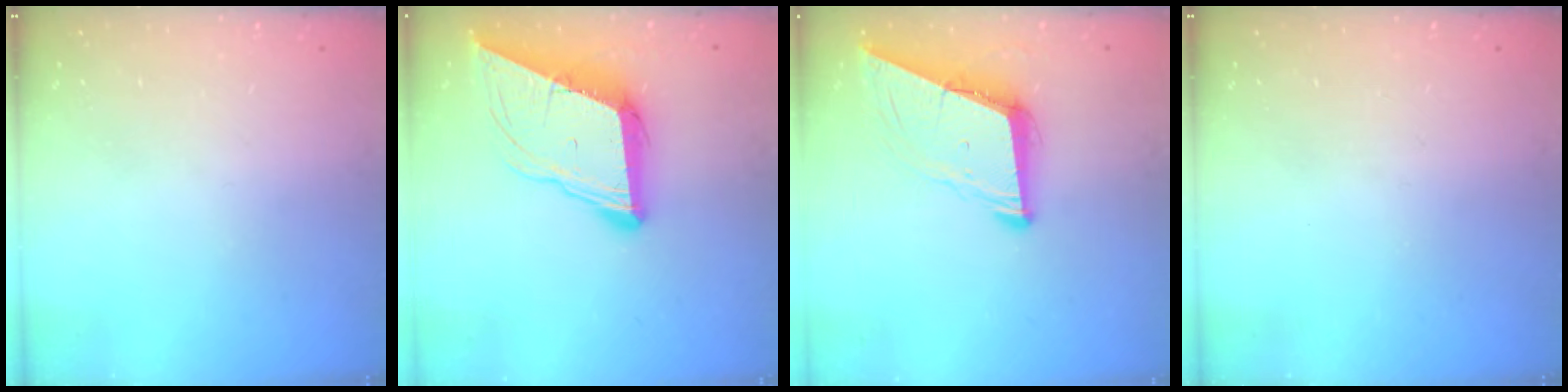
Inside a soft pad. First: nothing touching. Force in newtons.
{"total": 11.1, "press": 10.6, "slide": 3.3}
{"total": 8.9, "press": 8.0, "slide": 3.7}
{"total": 0.0}